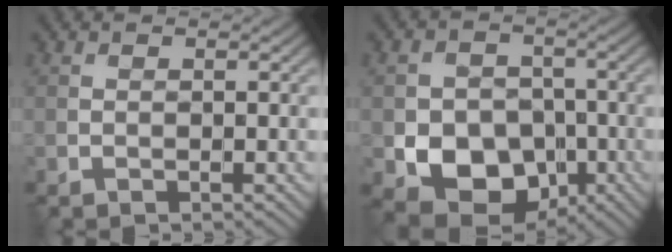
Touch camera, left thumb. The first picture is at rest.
{"total": 8.9, "force": [-3.1, 6.9, 4.7], "torque": [-0.093, -0.023, -0.059]}